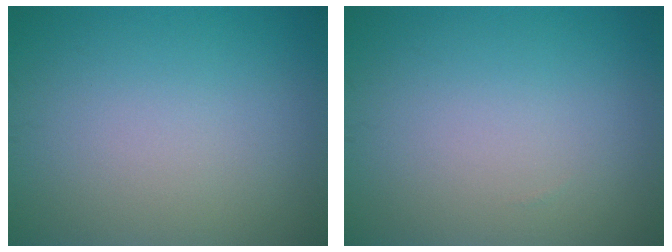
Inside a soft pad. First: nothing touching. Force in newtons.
{"total": 0.0}